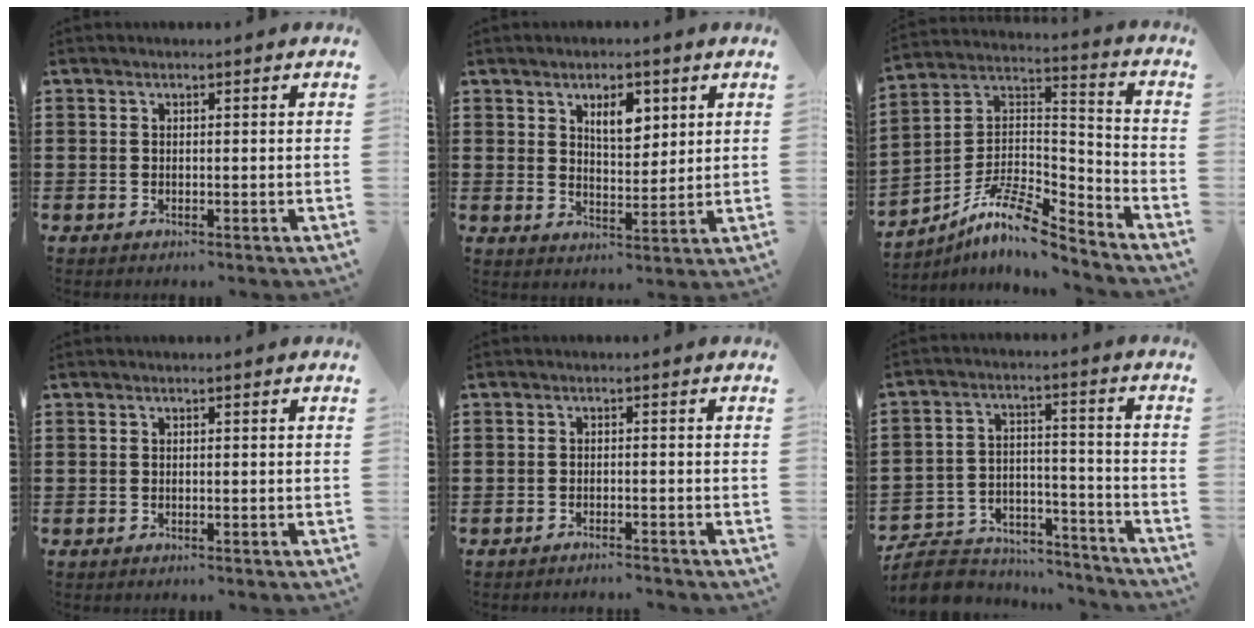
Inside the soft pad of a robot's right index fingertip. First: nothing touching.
{"total": 5.2, "force": [2.6, 2.5, 3.7], "torque": [-0.058, 0.001, 0.040]}
{"total": 10.1, "force": [-8.3, 2.2, 5.4], "torque": [-0.113, 0.012, -0.166]}
{"total": 0.0}
{"total": 1.3, "force": [-1.2, -0.2, 0.1], "torque": [-0.005, 0.003, -0.025]}
{"total": 7.9, "force": [-7.4, 2.2, 1.6], "torque": [-0.044, 0.015, -0.148]}